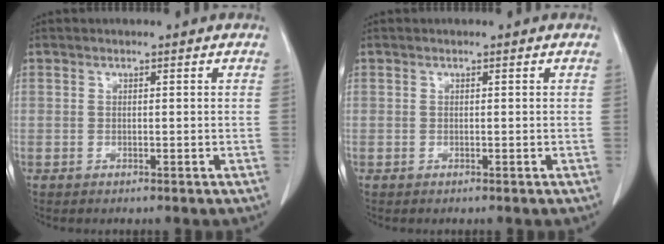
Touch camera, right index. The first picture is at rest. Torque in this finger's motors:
{"motor_torque": [0.00, 0.00, 0.00, 0.00]}